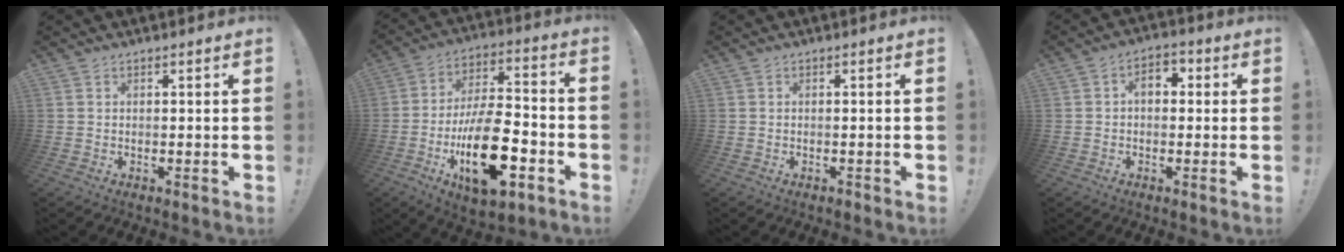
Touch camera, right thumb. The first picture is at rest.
{"total": 22.8, "force": [-8.3, 10.7, 18.4], "torque": [-0.324, 0.043, -0.126]}
{"total": 0.9, "force": [-0.7, -0.1, 0.5], "torque": [-0.014, 0.001, -0.012]}
{"total": 4.9, "force": [0.5, 3.4, 3.5], "torque": [-0.054, 0.007, 0.007]}